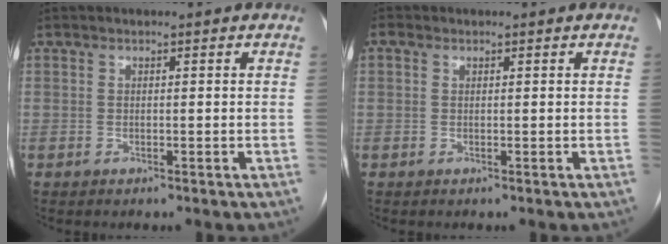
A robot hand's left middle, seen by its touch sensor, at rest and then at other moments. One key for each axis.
{"total": 0.5, "fx": 0.2, "fy": 0.4, "fz": 0.3, "tx": -0.008, "ty": 0.003, "tz": 0.003}